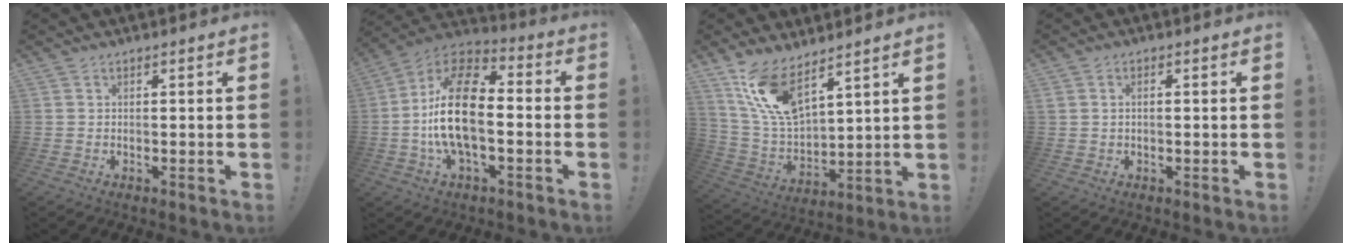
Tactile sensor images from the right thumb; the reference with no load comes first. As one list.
[{"total": 19.6, "force": [-2.4, 9.9, 16.7], "torque": [-0.309, 0.021, -0.040]}, {"total": 14.3, "force": [10.1, 5.5, 8.5], "torque": [-0.182, -0.060, 0.190]}, {"total": 1.4, "force": [0.1, 0.9, 1.1], "torque": [-0.022, 0.004, 0.002]}]